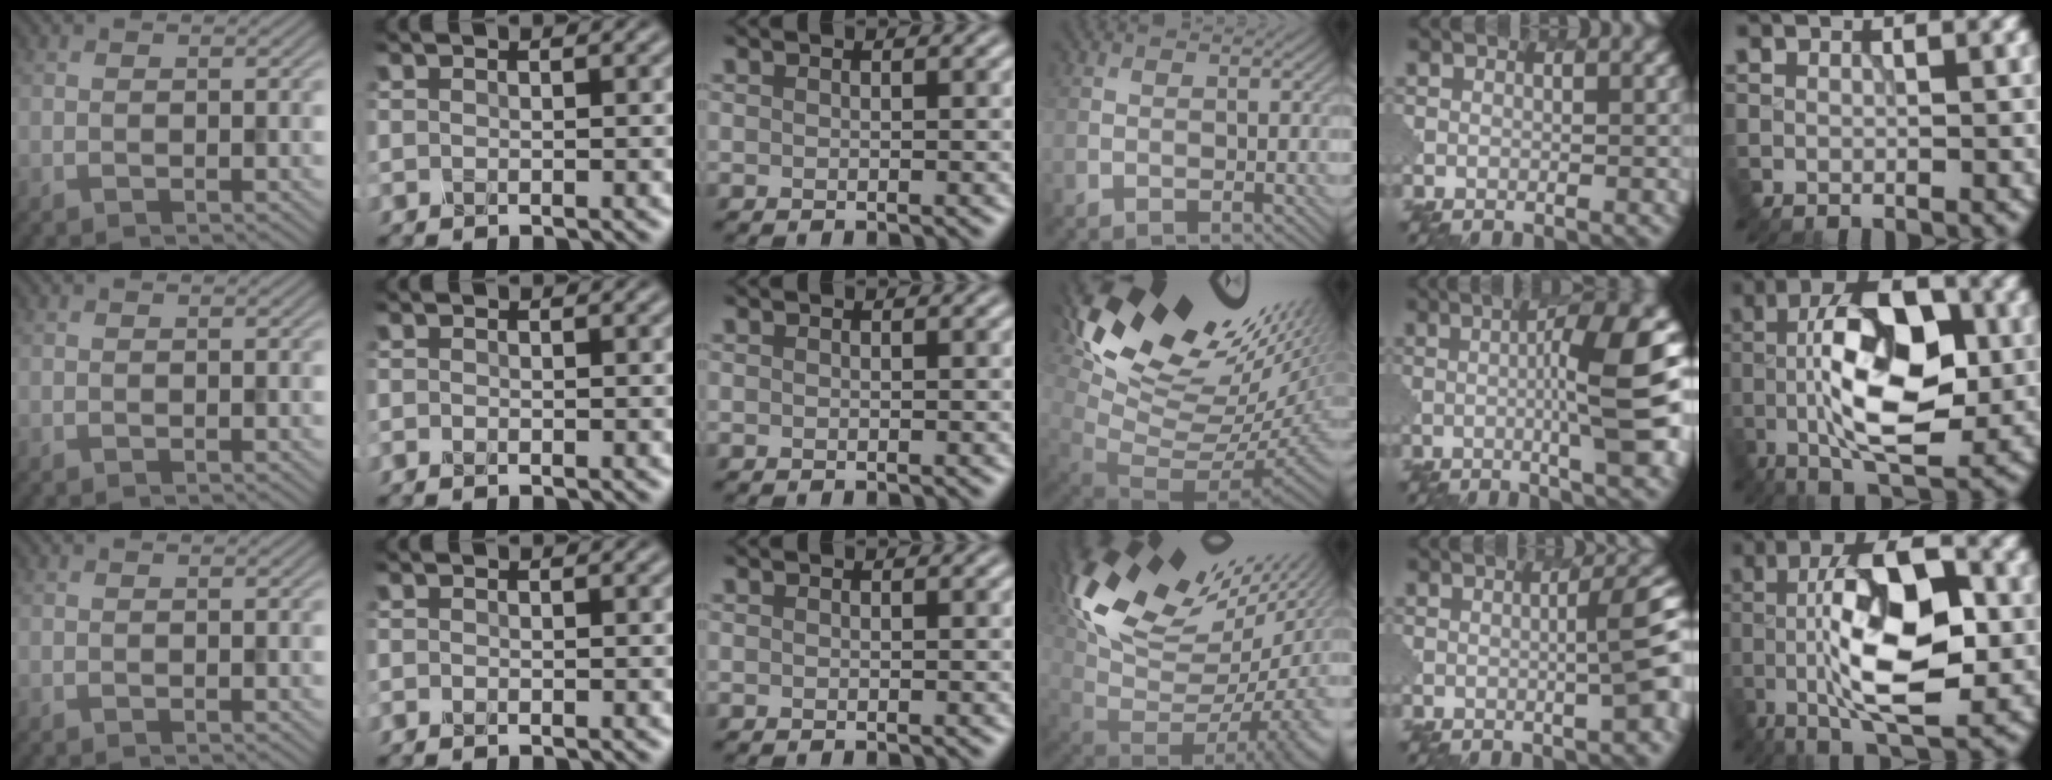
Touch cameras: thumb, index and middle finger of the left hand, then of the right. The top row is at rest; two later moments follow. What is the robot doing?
{"motion": "dispense", "object": "glue stick"}